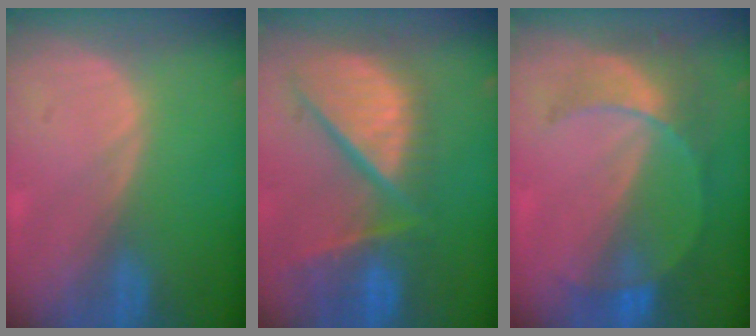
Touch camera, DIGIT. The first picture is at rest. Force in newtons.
{"total": 12.7, "press": 10.5, "slide": 7.1}
{"total": 7.8, "press": 6.7, "slide": 3.9}